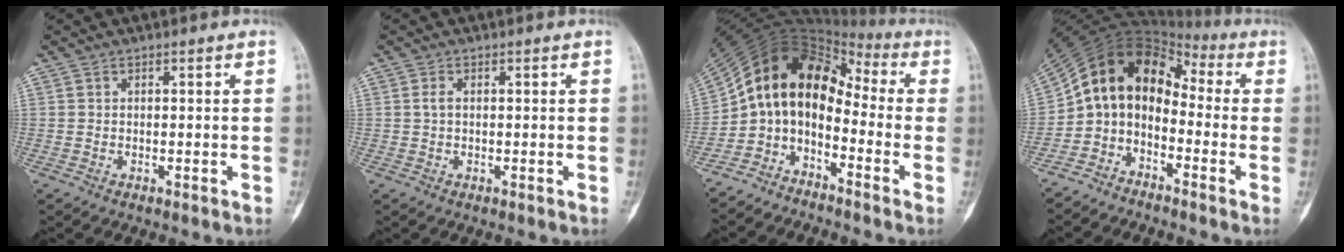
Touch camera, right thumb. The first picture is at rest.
{"total": 1.3, "force": [0.2, 0.7, 1.0], "torque": [-0.021, 0.001, 0.003]}
{"total": 12.0, "force": [-3.8, 8.2, 7.9], "torque": [-0.105, 0.098, -0.085]}
{"total": 11.4, "force": [-3.2, 8.5, 6.9], "torque": [-0.091, 0.091, -0.078]}